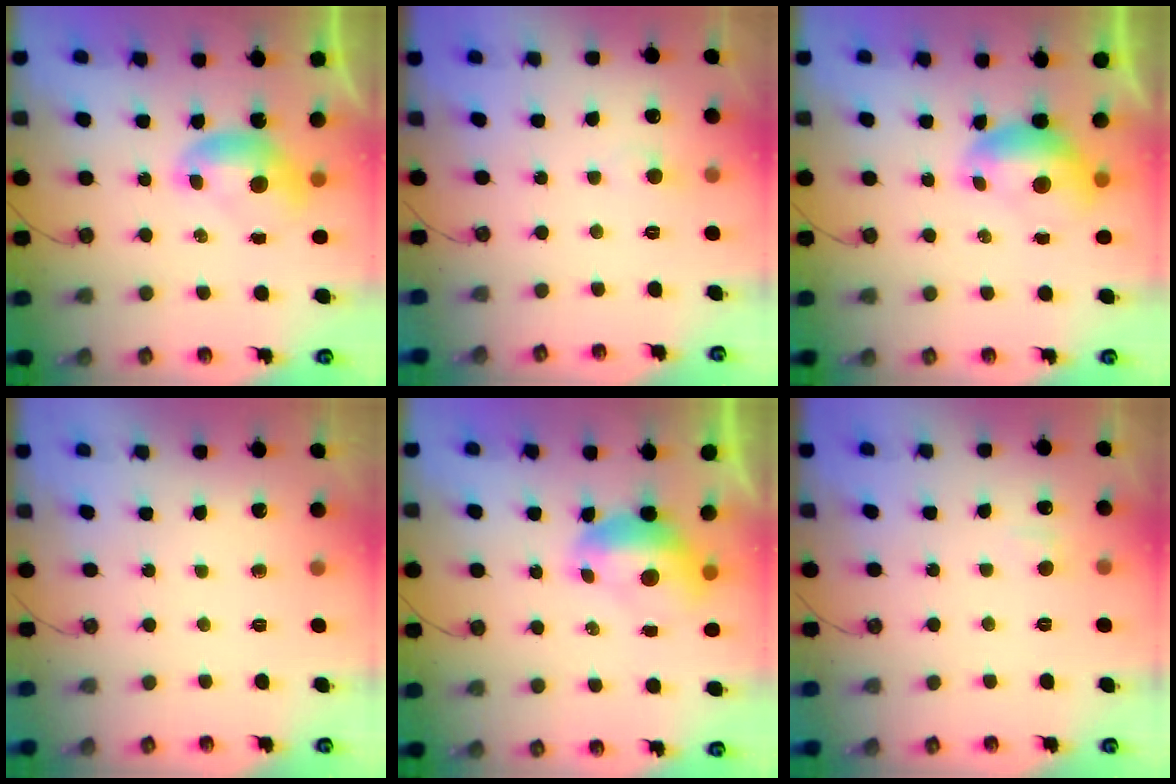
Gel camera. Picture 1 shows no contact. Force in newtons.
{"total": 1.9, "press": 1.7, "slide": 0.7}
{"total": 1.0, "press": 0.7, "slide": 0.7}
{"total": 0.0}
{"total": 1.3, "press": 1.0, "slide": 0.8}
{"total": 1.9, "press": 1.9, "slide": 0.5}